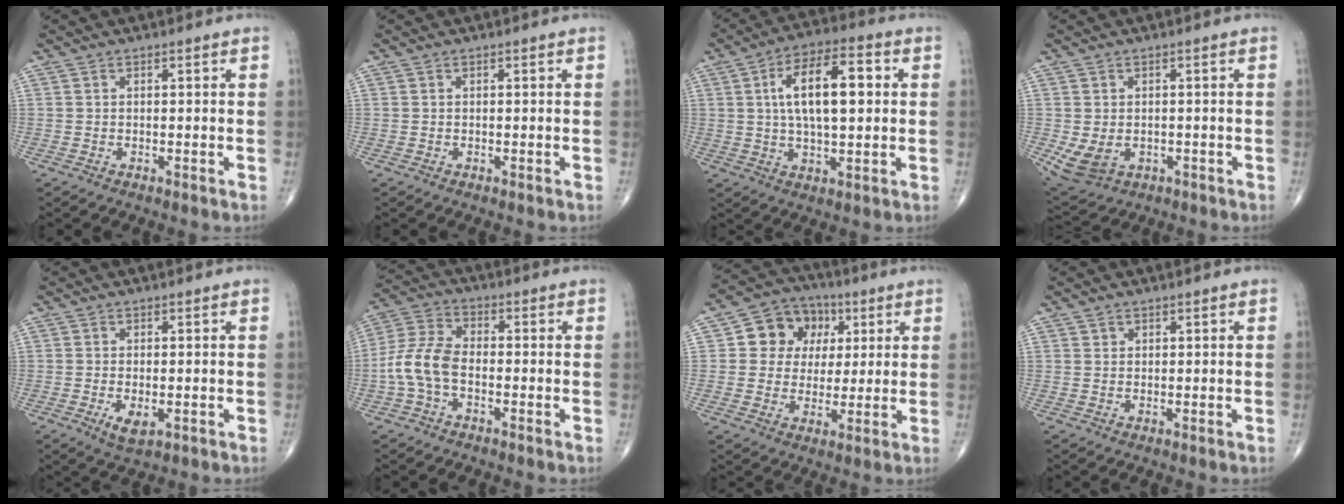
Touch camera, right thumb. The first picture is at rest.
{"total": 0.0}
{"total": 14.1, "force": [2.3, 6.1, 12.5], "torque": [-0.201, 0.014, 0.036]}
{"total": 6.2, "force": [-1.1, 4.5, 4.2], "torque": [-0.078, -0.004, -0.003]}
{"total": 3.6, "force": [-1.1, 1.7, 3.0], "torque": [-0.052, -0.008, -0.014]}
{"total": 8.6, "force": [-2.2, 5.0, 6.7], "torque": [-0.146, 0.028, -0.052]}
{"total": 11.1, "force": [3.0, 9.6, 4.8], "torque": [-0.027, 0.001, 0.043]}
{"total": 0.9, "force": [0.6, 0.8, 0.1], "torque": [0.009, -0.003, 0.007]}